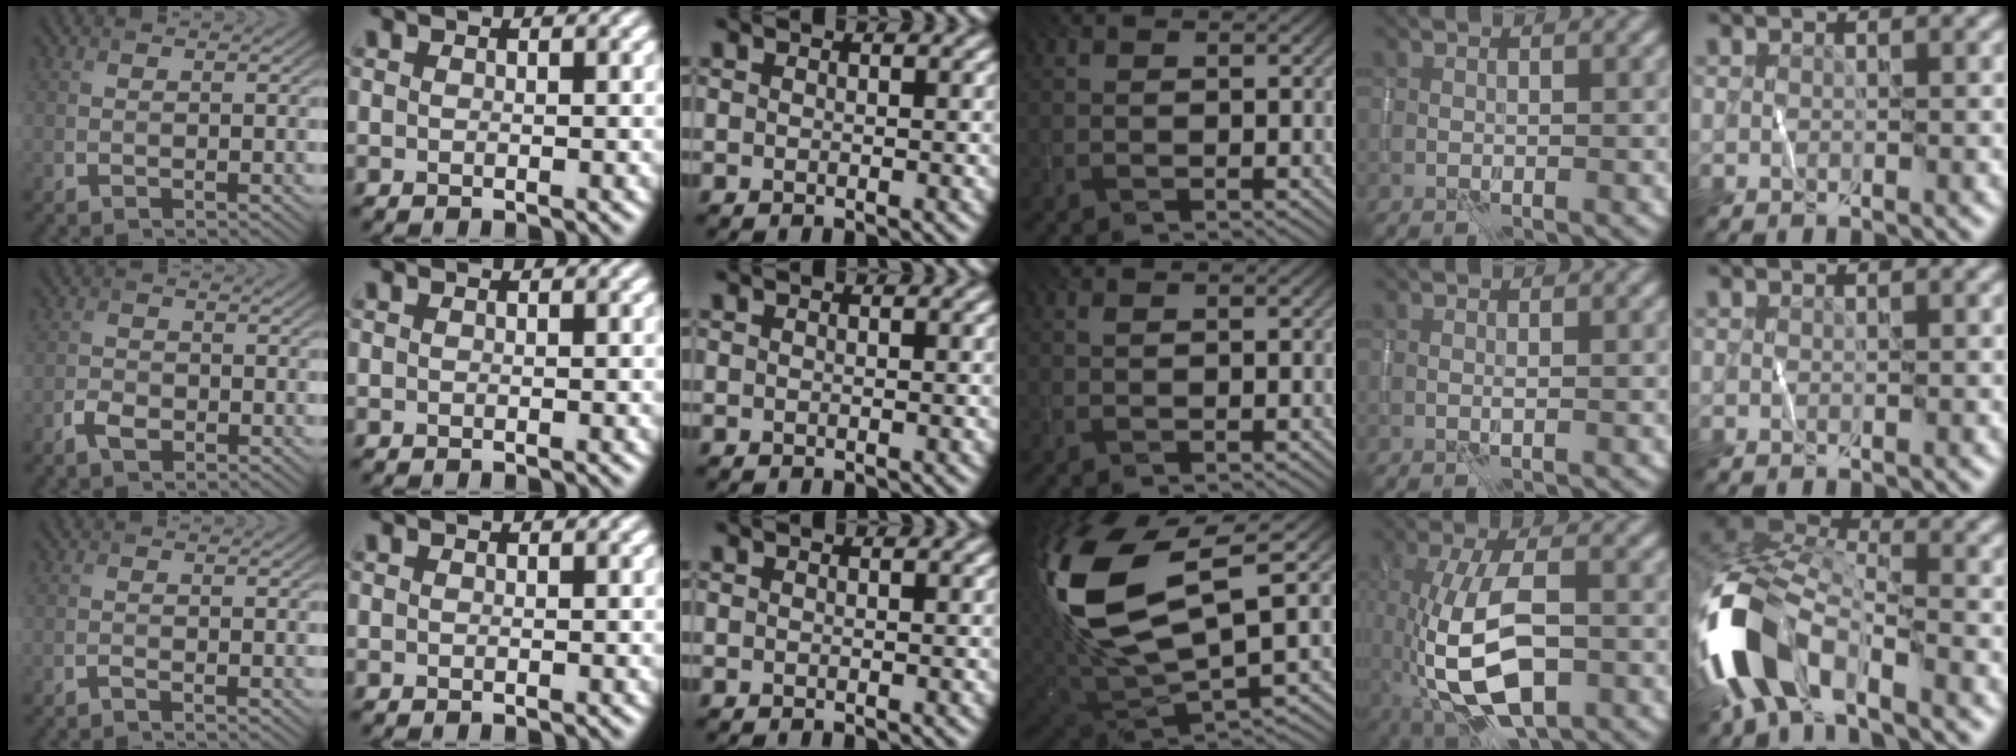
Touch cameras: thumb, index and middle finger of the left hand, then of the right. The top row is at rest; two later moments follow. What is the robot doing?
{"motion": "wipe", "object": "whiteboard"}